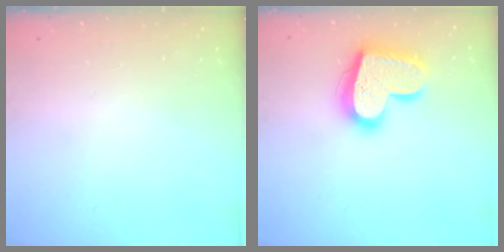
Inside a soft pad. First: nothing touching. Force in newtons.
{"total": 20.1, "press": 20.0, "slide": 1.7}